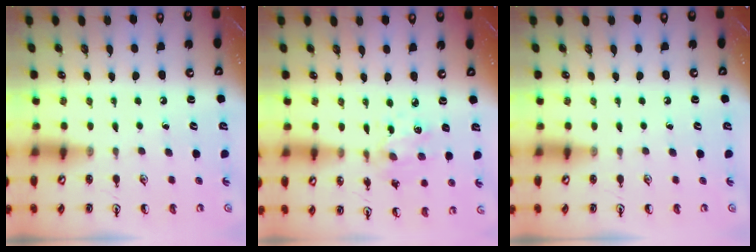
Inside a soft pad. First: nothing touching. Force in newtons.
{"total": 2.1, "press": 2.1, "slide": 0.4}
{"total": 0.0}